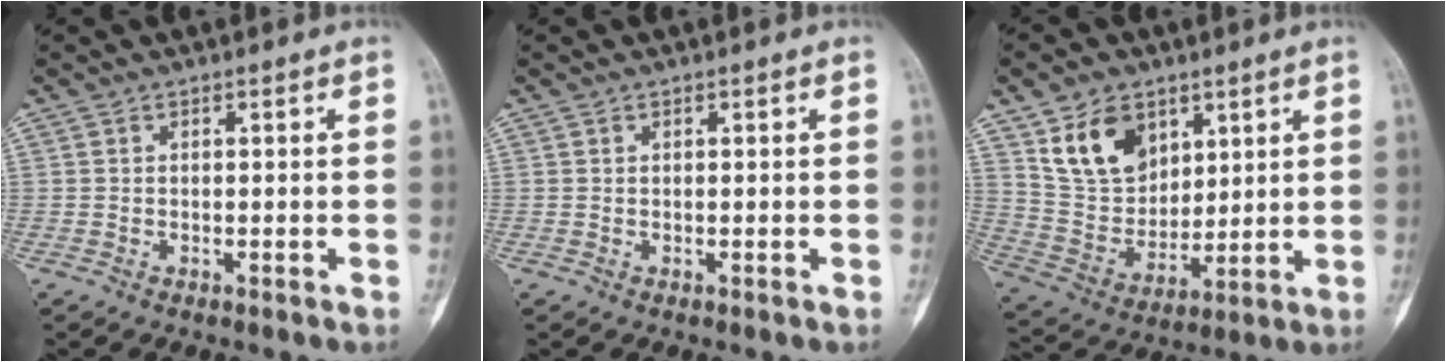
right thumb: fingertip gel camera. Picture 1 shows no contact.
{"total": 0.0}
{"total": 13.1, "force": [6.8, 9.1, 6.5], "torque": [-0.087, -0.036, 0.142]}